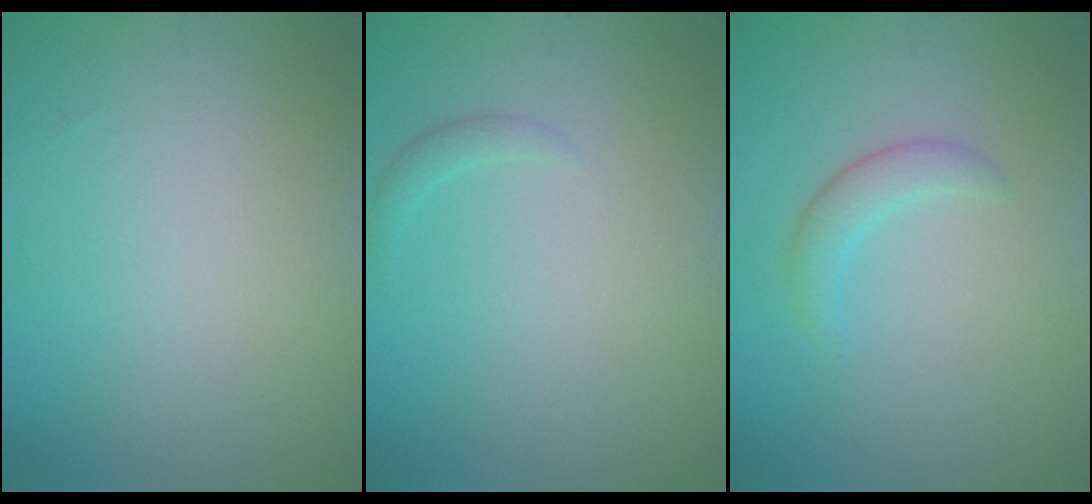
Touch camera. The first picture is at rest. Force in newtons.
{"total": 0.7, "press": 0.7, "slide": 0.1}
{"total": 1.7, "press": 1.7, "slide": 0.2}